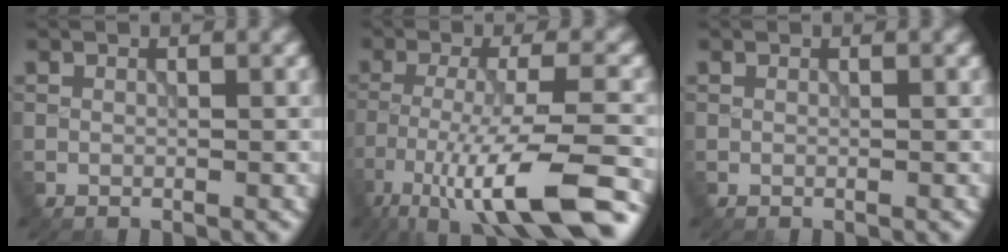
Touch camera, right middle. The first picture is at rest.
{"total": 11.5, "force": [-7.3, 2.4, 8.5], "torque": [-0.150, 0.000, -0.121]}
{"total": 0.0}